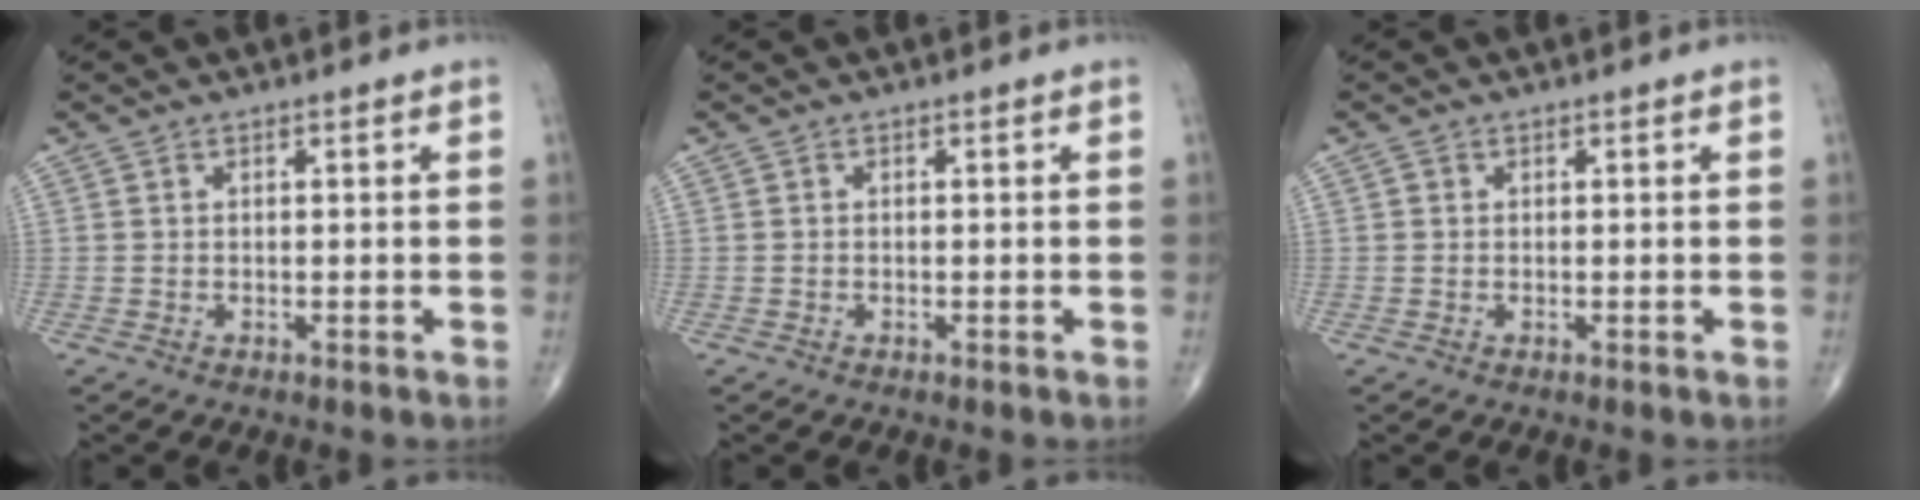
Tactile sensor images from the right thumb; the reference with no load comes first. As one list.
[{"total": 0.0}, {"total": 0.5, "force": [0.1, 0.5, 0.1], "torque": [0.000, 0.002, 0.001]}]